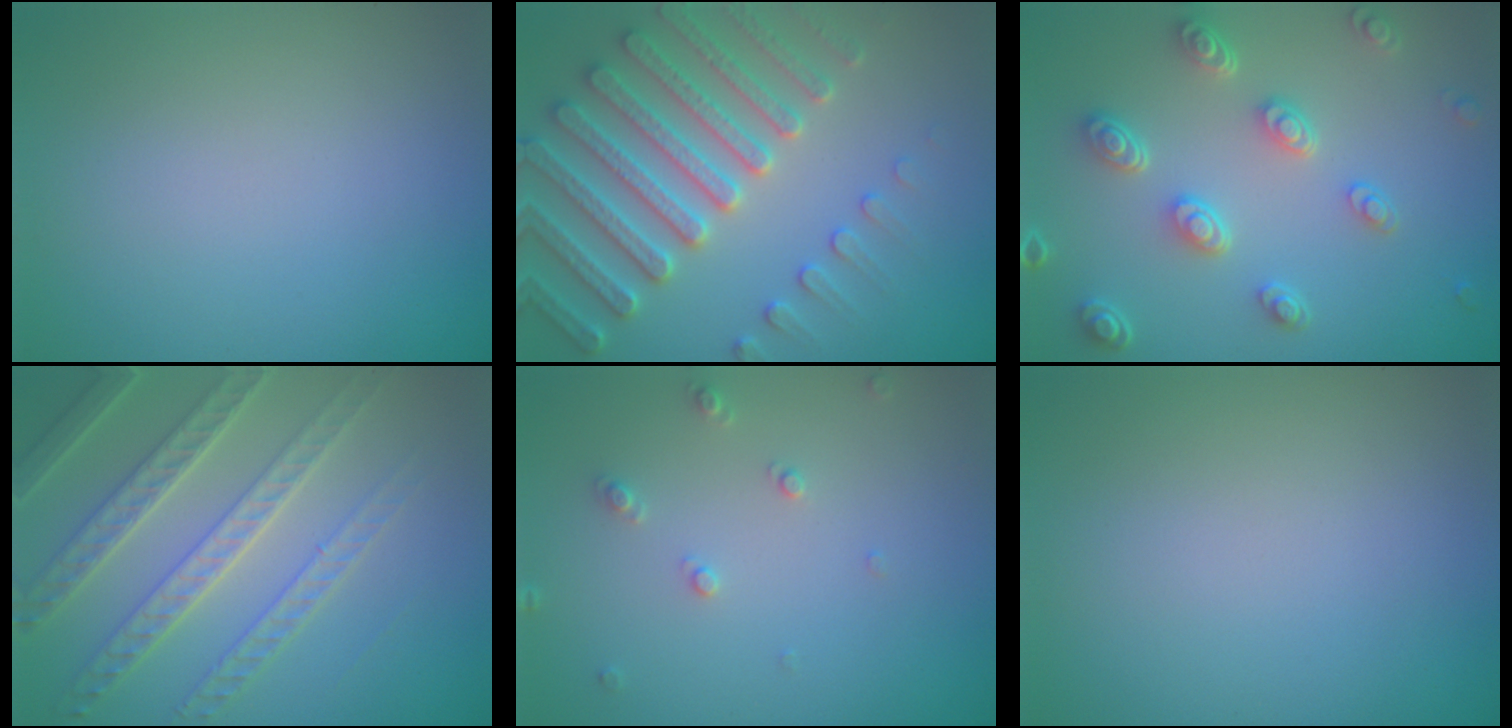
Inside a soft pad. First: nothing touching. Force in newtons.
{"total": 7.2, "press": 7.0, "slide": 1.8}
{"total": 4.7, "press": 3.7, "slide": 2.9}
{"total": 6.0, "press": 5.0, "slide": 3.3}
{"total": 1.3, "press": 1.2, "slide": 0.3}
{"total": 0.0}